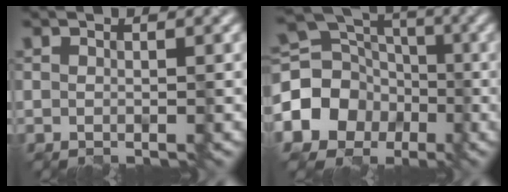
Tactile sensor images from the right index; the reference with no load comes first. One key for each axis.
{"total": 7.8, "fx": -2.4, "fy": 6.7, "fz": 3.3, "tx": -0.060, "ty": 0.003, "tz": -0.066}